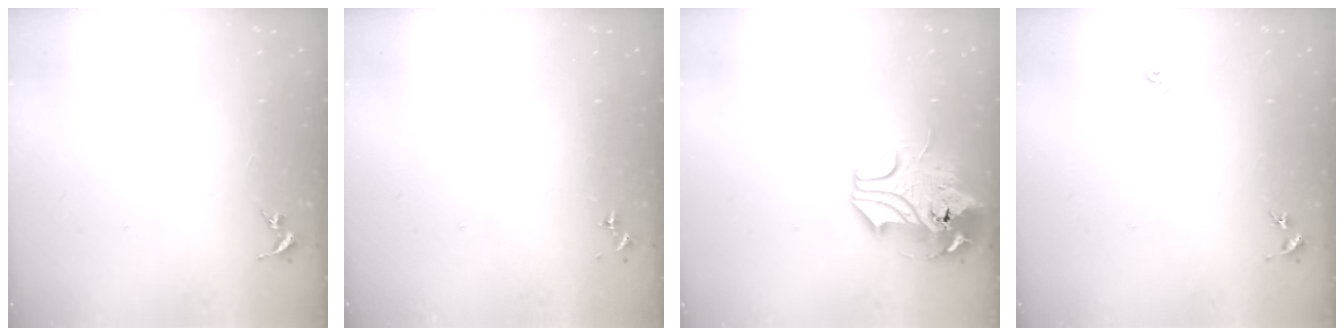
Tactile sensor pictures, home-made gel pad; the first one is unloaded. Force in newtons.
{"total": 0.0}
{"total": 12.0, "press": 11.8, "slide": 2.2}
{"total": 3.3, "press": 3.0, "slide": 1.2}